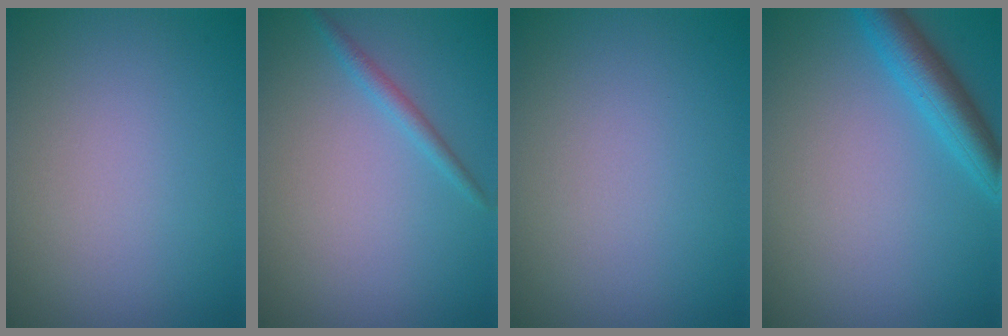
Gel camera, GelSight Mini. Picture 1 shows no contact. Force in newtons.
{"total": 1.4, "press": 1.4, "slide": 0.1}
{"total": 0.0}
{"total": 3.9, "press": 3.9, "slide": 0.2}